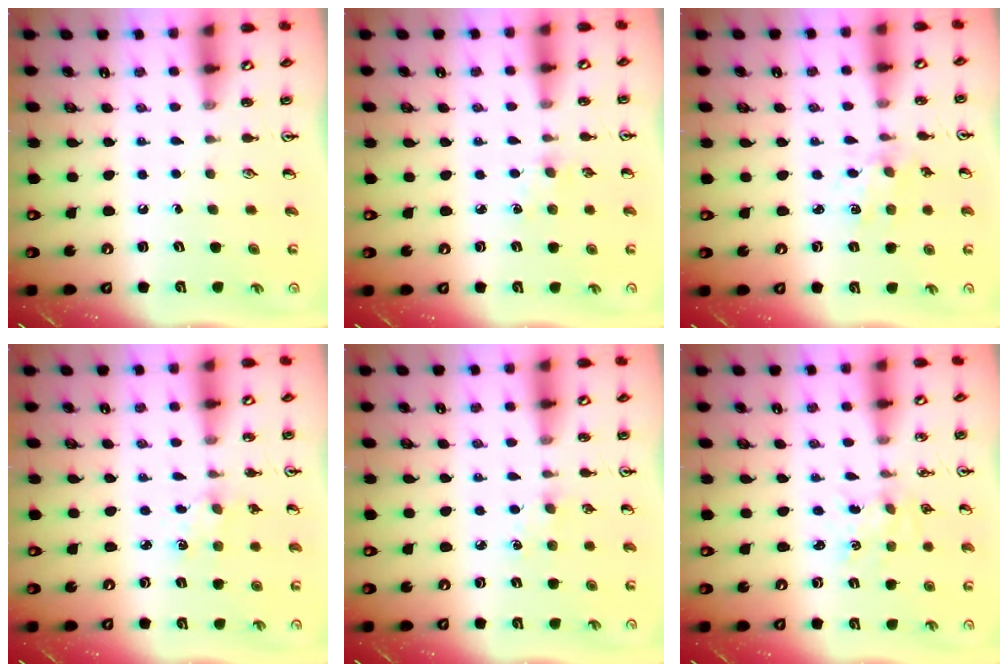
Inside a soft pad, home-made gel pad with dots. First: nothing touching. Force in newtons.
{"total": 3.8, "press": 3.7, "slide": 0.5}
{"total": 1.7, "press": 1.7, "slide": 0.3}
{"total": 3.6, "press": 3.6, "slide": 0.5}
{"total": 2.8, "press": 2.8, "slide": 0.4}
{"total": 1.6, "press": 1.6, "slide": 0.3}